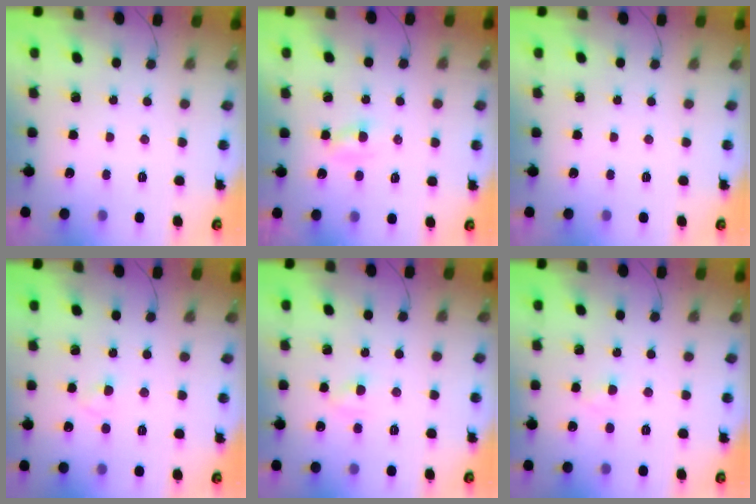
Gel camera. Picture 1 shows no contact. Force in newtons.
{"total": 1.6, "press": 1.4, "slide": 0.7}
{"total": 0.0}
{"total": 1.9, "press": 1.6, "slide": 1.0}
{"total": 4.0, "press": 3.8, "slide": 1.1}
{"total": 1.8, "press": 1.6, "slide": 0.8}